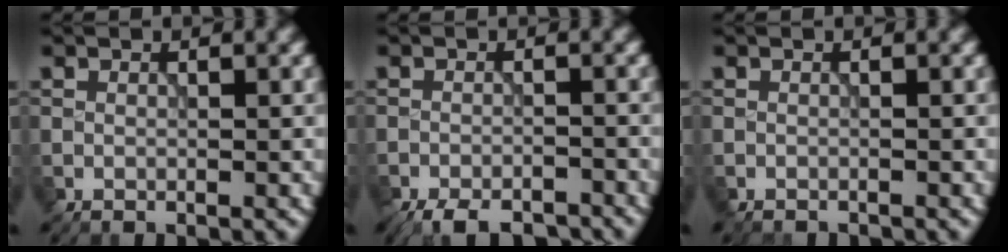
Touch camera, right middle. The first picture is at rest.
{"total": 6.2, "force": [-5.4, 1.8, 2.6], "torque": [-0.041, -0.018, -0.080]}
{"total": 2.0, "force": [-2.0, 0.2, 0.4], "torque": [0.002, -0.011, -0.029]}